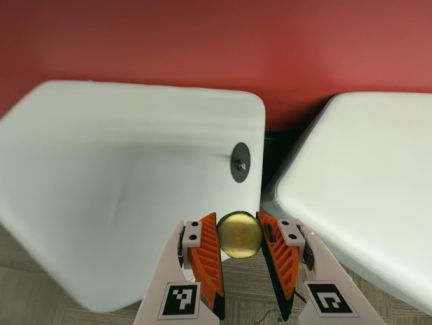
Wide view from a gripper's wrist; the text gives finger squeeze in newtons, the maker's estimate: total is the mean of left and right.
{"total": 11.0, "left": 11.0, "right": 11.0}